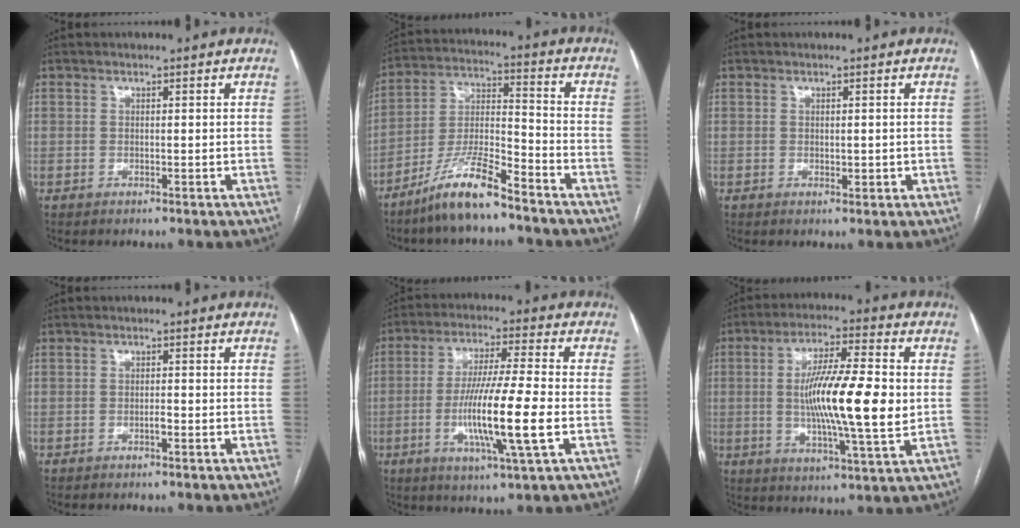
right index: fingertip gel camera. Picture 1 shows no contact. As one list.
[{"total": 11.0, "force": [-8.3, 1.3, 7.1], "torque": [-0.144, -0.009, -0.159]}, {"total": 1.4, "force": [-0.1, 0.7, 1.3], "torque": [-0.019, -0.003, 0.002]}, {"total": 1.0, "force": [-0.5, 0.2, 0.9], "torque": [-0.017, 0.001, -0.009]}, {"total": 13.4, "force": [-2.9, 0.1, 13.0], "torque": [-0.247, -0.015, -0.058]}, {"total": 15.3, "force": [0.4, 1.7, 15.2], "torque": [-0.266, -0.003, 0.001]}]